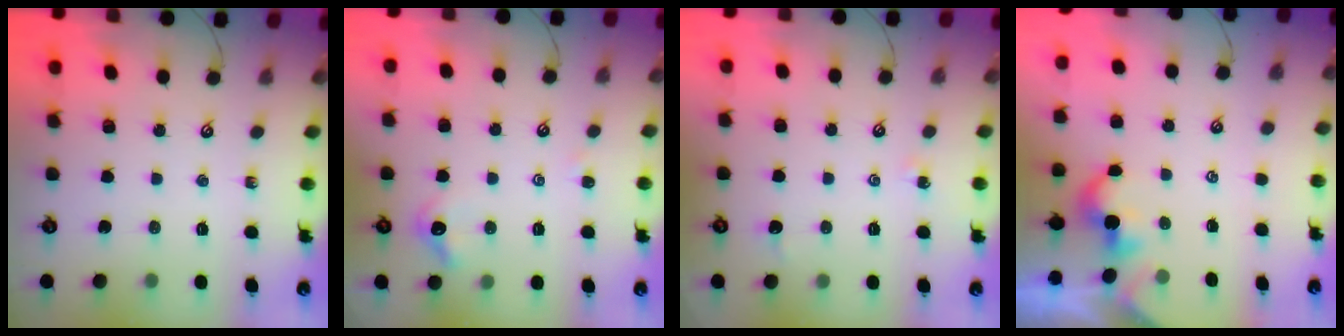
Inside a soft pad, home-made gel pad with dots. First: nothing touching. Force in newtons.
{"total": 5.1, "press": 5.1, "slide": 0.6}
{"total": 1.6, "press": 1.5, "slide": 0.4}
{"total": 3.2, "press": 3.2, "slide": 0.2}